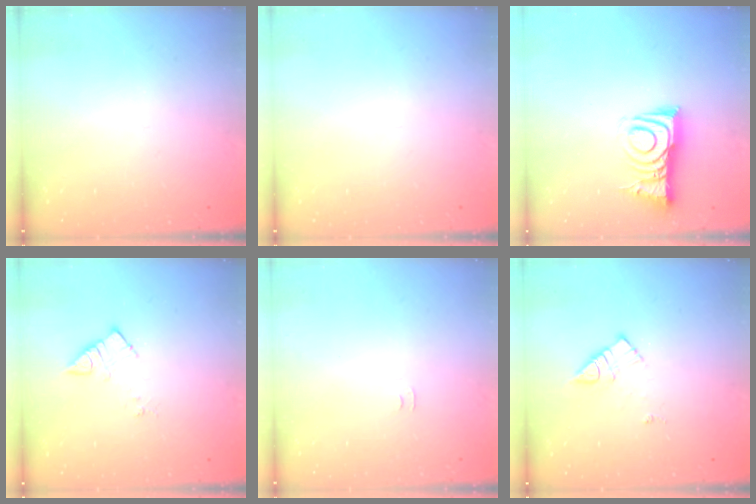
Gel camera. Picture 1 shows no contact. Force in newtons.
{"total": 0.0}
{"total": 8.3, "press": 8.3, "slide": 0.7}
{"total": 5.0, "press": 5.0, "slide": 0.4}
{"total": 3.7, "press": 3.7, "slide": 0.4}
{"total": 9.3, "press": 9.3, "slide": 0.5}